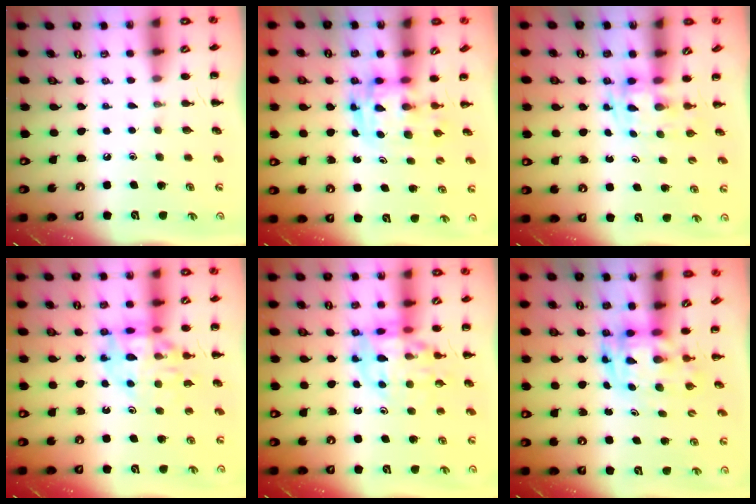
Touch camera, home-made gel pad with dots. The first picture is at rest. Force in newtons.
{"total": 3.0, "press": 3.0, "slide": 0.5}
{"total": 2.8, "press": 2.5, "slide": 1.3}
{"total": 14.6, "press": 14.2, "slide": 3.4}
{"total": 12.8, "press": 12.4, "slide": 3.1}
{"total": 3.2, "press": 3.1, "slide": 0.6}